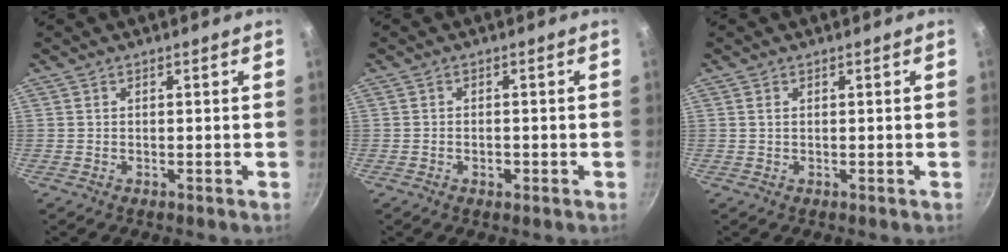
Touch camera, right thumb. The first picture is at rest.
{"total": 1.8, "force": [-0.7, 1.1, 1.2], "torque": [-0.017, 0.005, -0.013]}
{"total": 0.6, "force": [0.2, 0.3, 0.5], "torque": [-0.009, 0.001, 0.004]}